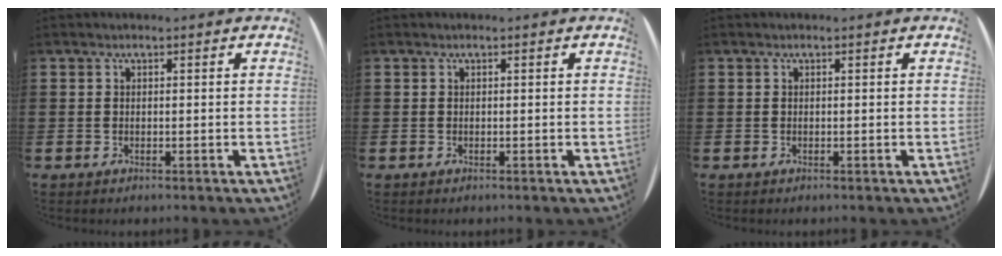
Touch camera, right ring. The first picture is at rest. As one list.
[{"total": 0.0}, {"total": 0.0}]